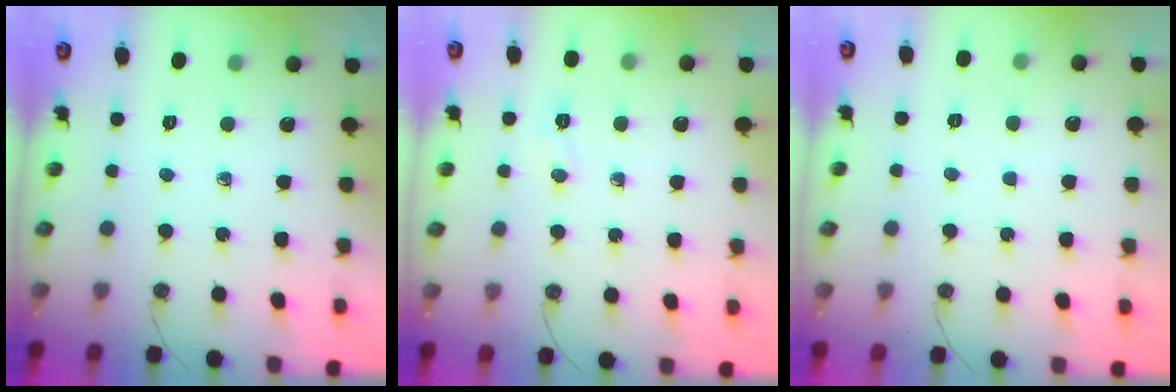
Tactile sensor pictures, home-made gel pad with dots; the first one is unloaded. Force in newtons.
{"total": 20.2, "press": 5.7, "slide": 19.4}
{"total": 17.3, "press": 3.9, "slide": 16.8}